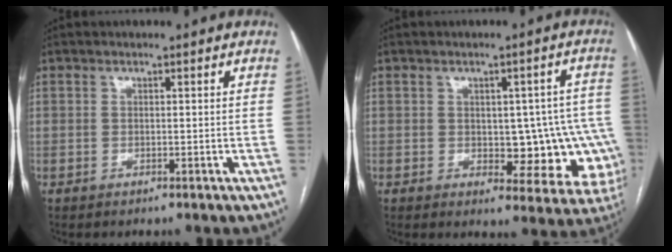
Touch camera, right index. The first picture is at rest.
{"total": 11.2, "force": [-1.4, 5.6, 9.6], "torque": [-0.092, 0.016, -0.005]}